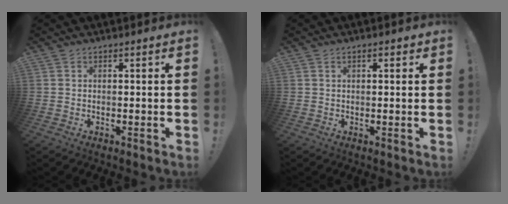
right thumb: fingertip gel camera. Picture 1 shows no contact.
{"total": 1.4, "force": [0.6, 0.6, 1.1], "torque": [-0.022, 0.002, 0.010]}